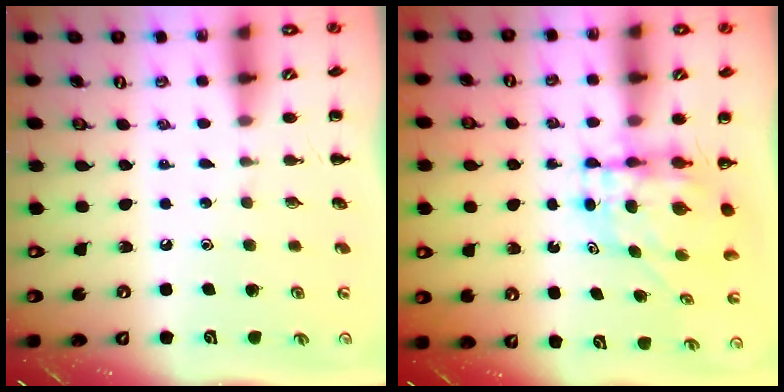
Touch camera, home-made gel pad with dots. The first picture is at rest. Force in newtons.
{"total": 5.5, "press": 5.4, "slide": 0.8}